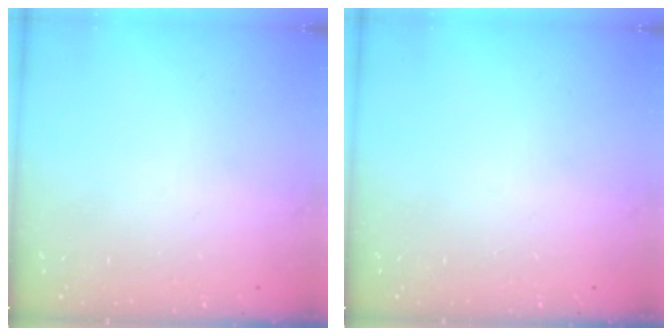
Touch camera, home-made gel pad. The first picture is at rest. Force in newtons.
{"total": 0.0}